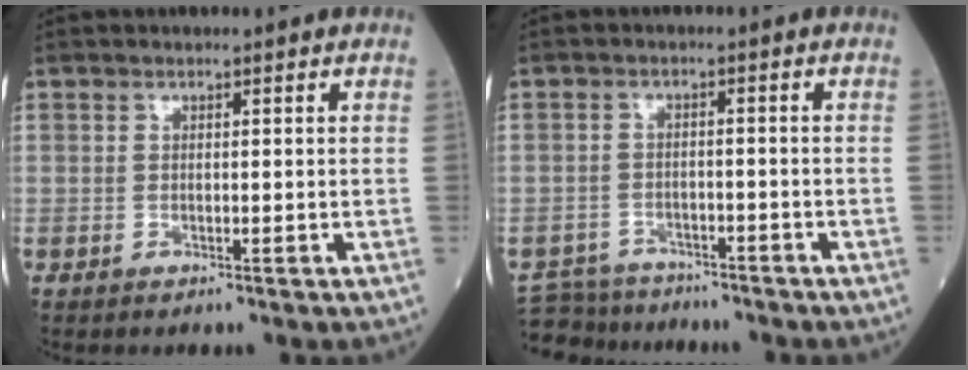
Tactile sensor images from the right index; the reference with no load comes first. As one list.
[{"total": 9.2, "force": [-8.2, 3.7, 1.6], "torque": [-0.039, 0.009, -0.124]}]